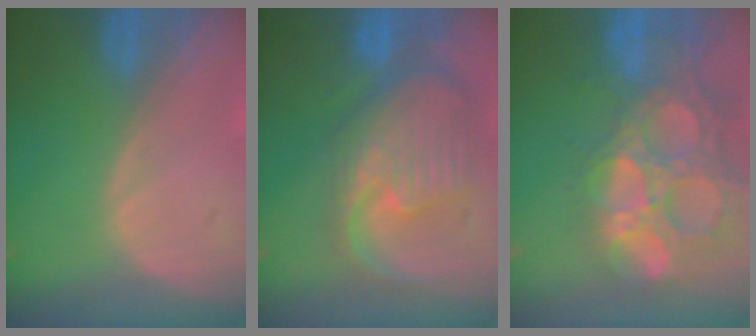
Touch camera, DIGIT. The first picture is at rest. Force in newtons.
{"total": 11.4, "press": 9.9, "slide": 5.7}
{"total": 14.9, "press": 12.3, "slide": 8.3}